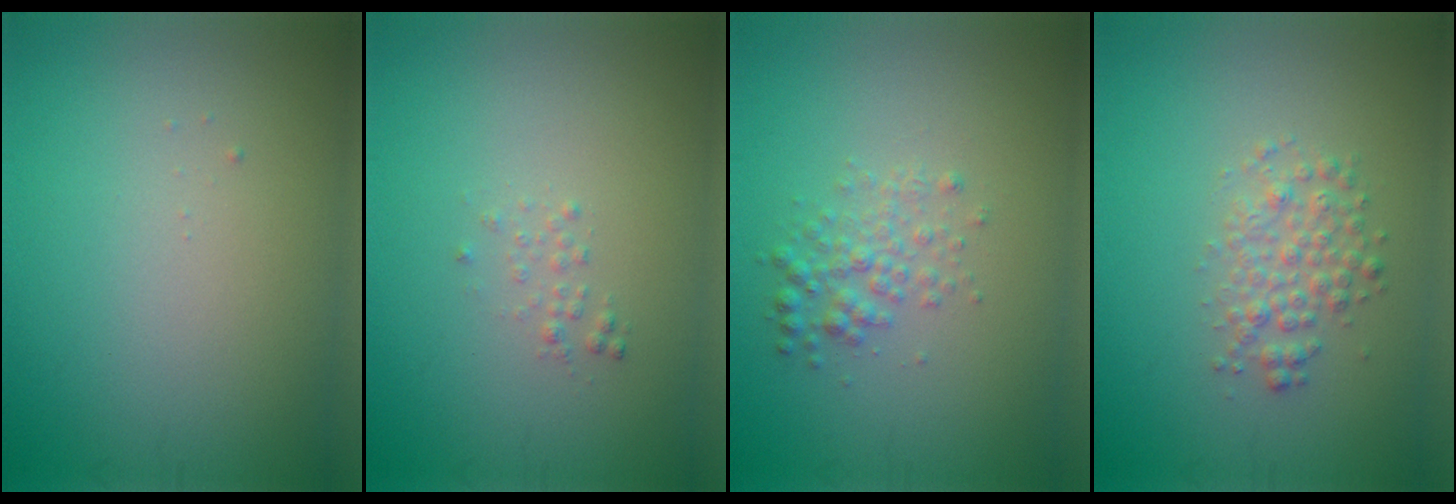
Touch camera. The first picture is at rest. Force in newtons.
{"total": 0.7, "press": 0.7, "slide": 0.1}
{"total": 2.2, "press": 2.2, "slide": 0.0}
{"total": 2.5, "press": 2.5, "slide": 0.1}